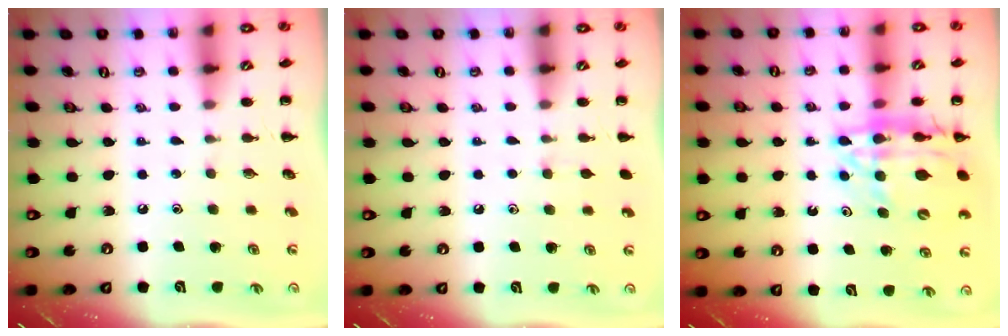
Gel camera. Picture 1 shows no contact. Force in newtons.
{"total": 3.2, "press": 2.9, "slide": 1.3}
{"total": 16.8, "press": 16.3, "slide": 4.0}